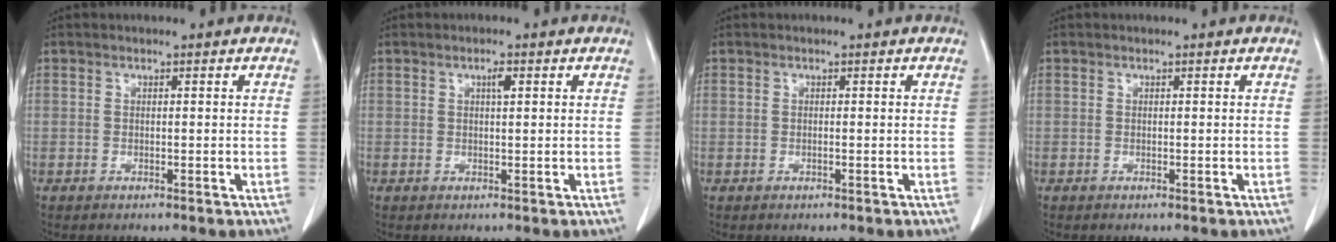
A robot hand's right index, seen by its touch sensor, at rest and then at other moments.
{"total": 1.3, "force": [0.6, 0.2, 1.2], "torque": [-0.022, 0.002, 0.009]}
{"total": 0.0}
{"total": 0.0}